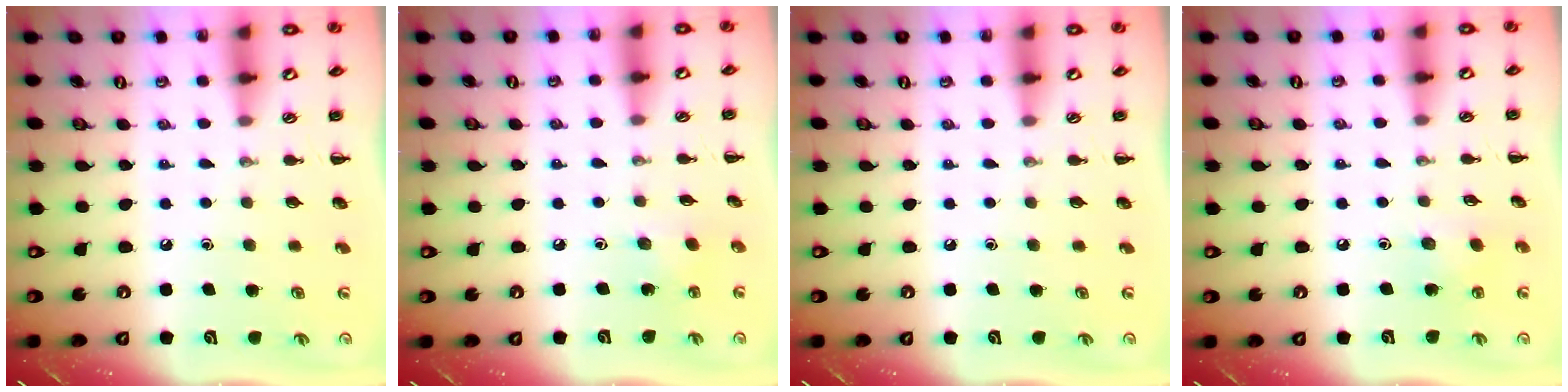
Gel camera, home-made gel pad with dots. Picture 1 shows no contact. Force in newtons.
{"total": 3.0, "press": 2.8, "slide": 0.9}
{"total": 0.0}
{"total": 4.3, "press": 4.1, "slide": 1.1}